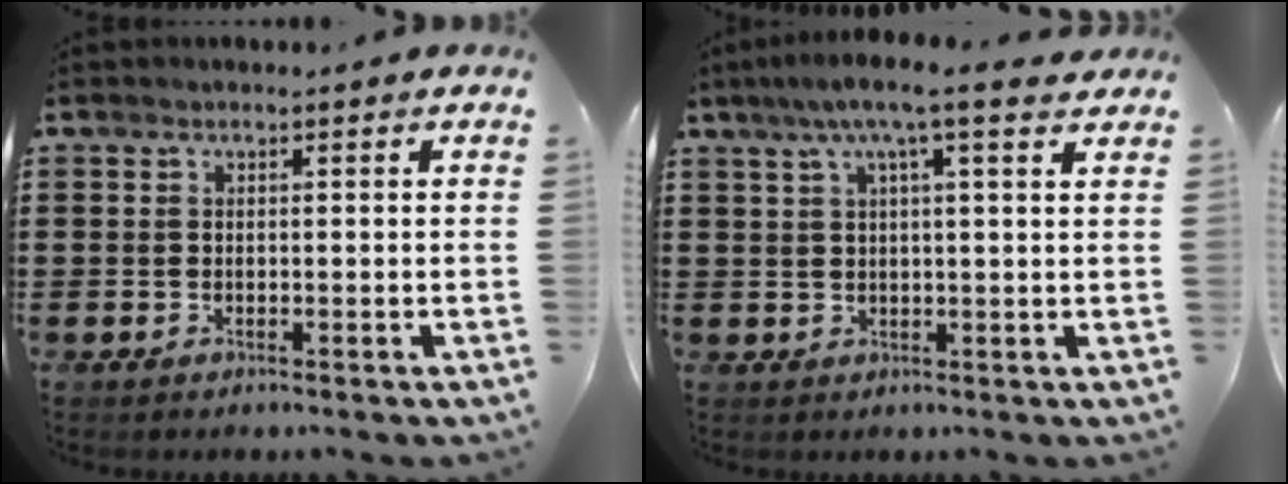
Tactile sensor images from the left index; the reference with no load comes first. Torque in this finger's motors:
{"motor_torque": [0.34, 0.33, 0.45, 0.13]}